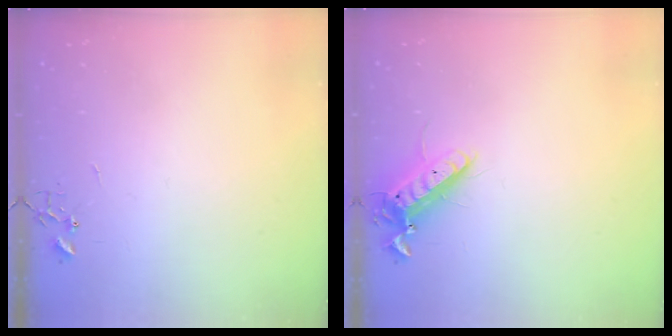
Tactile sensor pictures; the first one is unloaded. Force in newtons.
{"total": 12.2, "press": 12.0, "slide": 2.3}